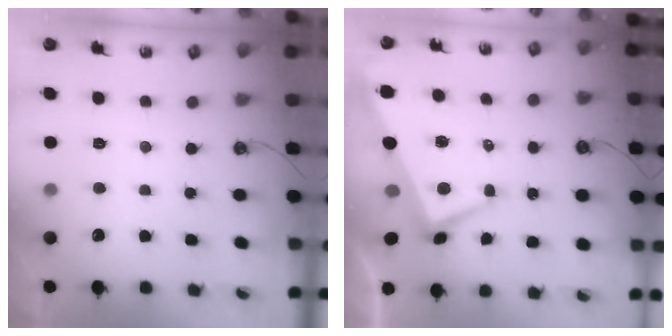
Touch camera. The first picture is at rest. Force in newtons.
{"total": 2.6, "press": 2.3, "slide": 1.1}